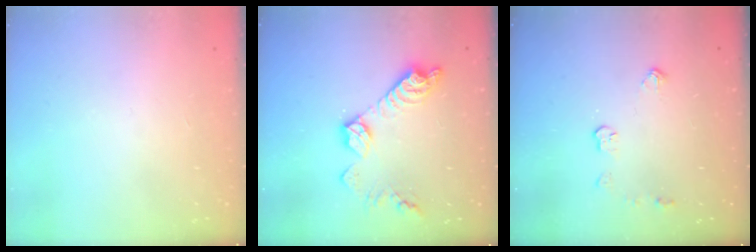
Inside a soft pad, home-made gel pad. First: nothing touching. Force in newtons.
{"total": 13.5, "press": 13.5, "slide": 0.9}
{"total": 5.1, "press": 5.1, "slide": 0.1}